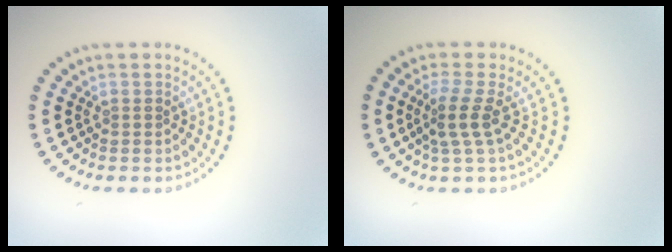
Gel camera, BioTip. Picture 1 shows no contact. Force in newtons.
{"total": 2.7, "press": 1.9, "slide": 1.9}